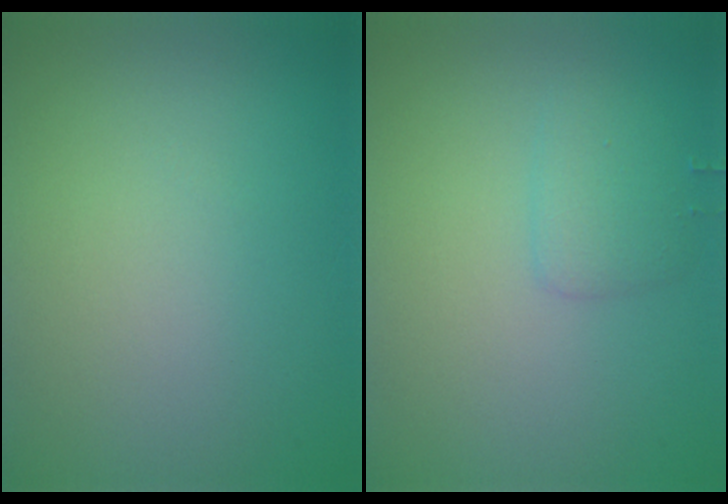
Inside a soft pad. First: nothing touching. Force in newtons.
{"total": 1.5, "press": 1.5, "slide": 0.2}